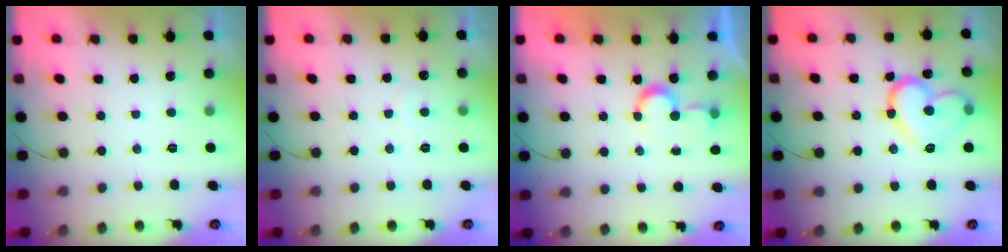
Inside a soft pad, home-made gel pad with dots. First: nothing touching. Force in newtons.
{"total": 4.1, "press": 4.1, "slide": 0.1}
{"total": 5.6, "press": 5.5, "slide": 0.4}
{"total": 15.3, "press": 15.2, "slide": 1.4}